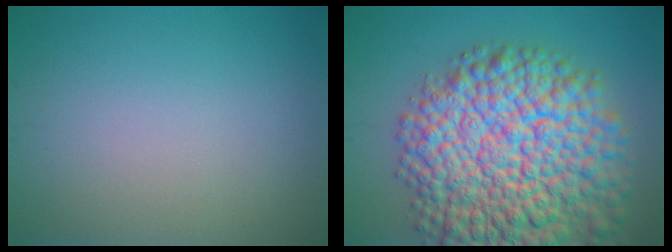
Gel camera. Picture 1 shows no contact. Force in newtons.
{"total": 15.6, "press": 15.6, "slide": 0.7}